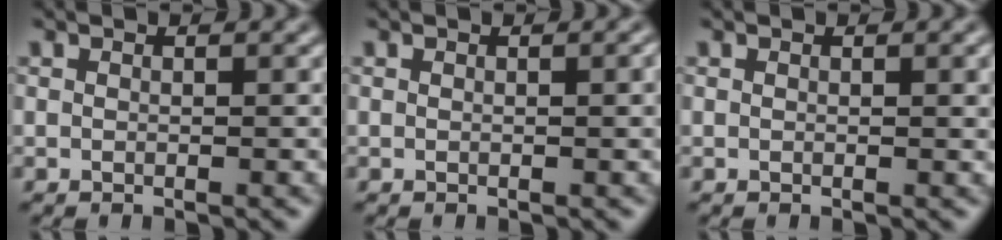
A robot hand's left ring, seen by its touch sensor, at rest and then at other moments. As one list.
[{"total": 1.1, "force": [0.1, 0.2, 1.1], "torque": [-0.012, 0.002, 0.001]}, {"total": 1.0, "force": [0.3, 0.2, 1.0], "torque": [-0.013, 0.001, 0.004]}]